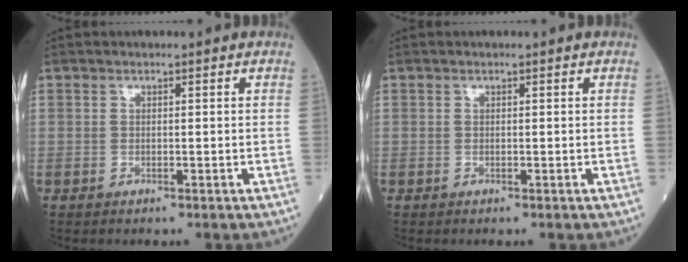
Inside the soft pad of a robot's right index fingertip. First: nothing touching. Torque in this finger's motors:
{"motor_torque": [0.12, 0.09, -0.08, 0.01]}